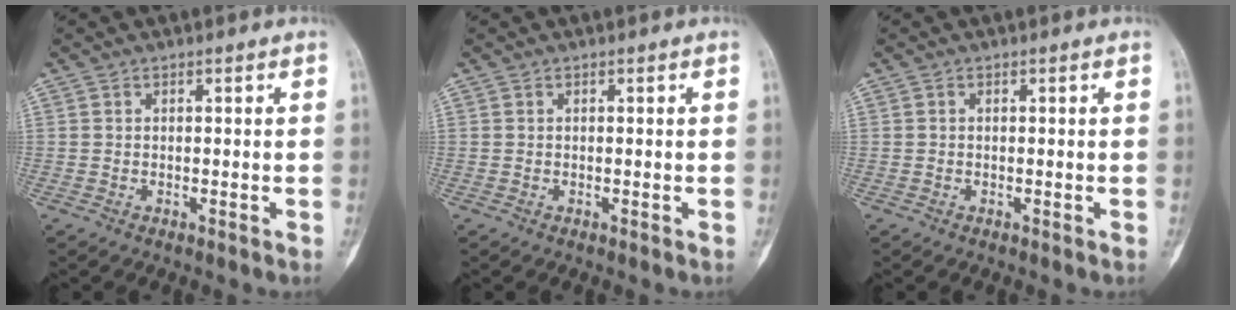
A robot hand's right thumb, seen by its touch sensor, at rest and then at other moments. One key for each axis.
{"total": 0.0}
{"total": 0.0}